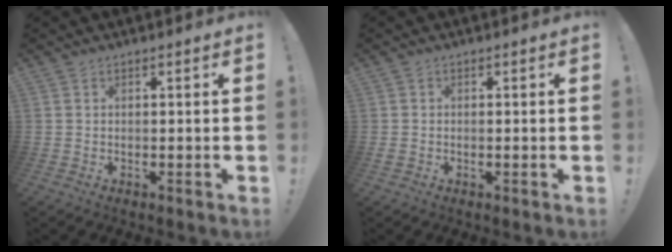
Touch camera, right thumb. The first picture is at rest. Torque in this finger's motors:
{"motor_torque": [0.02, 0.10, -0.19, 0.07, 0.06]}